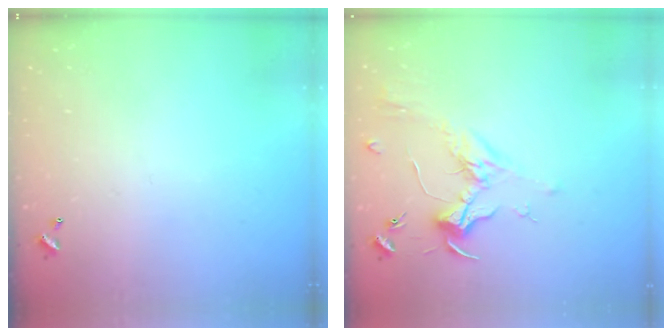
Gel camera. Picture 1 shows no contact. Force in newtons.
{"total": 1.8, "press": 1.6, "slide": 0.7}